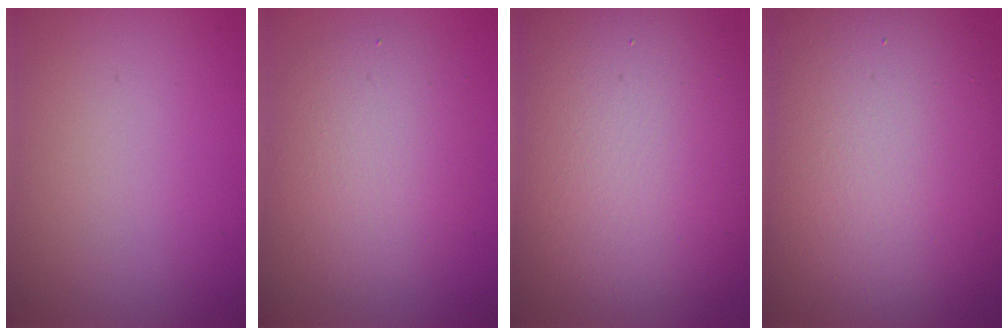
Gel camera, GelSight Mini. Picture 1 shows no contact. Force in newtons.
{"total": 4.4, "press": 4.4, "slide": 0.2}
{"total": 14.9, "press": 14.9, "slide": 1.0}
{"total": 16.0, "press": 16.0, "slide": 1.3}